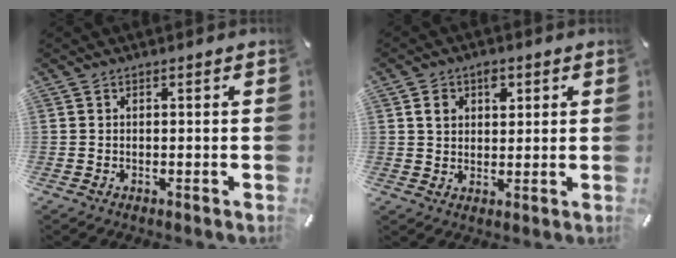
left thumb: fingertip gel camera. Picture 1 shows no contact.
{"total": 5.1, "force": [1.7, 3.9, 2.7], "torque": [-0.031, -0.004, 0.023]}